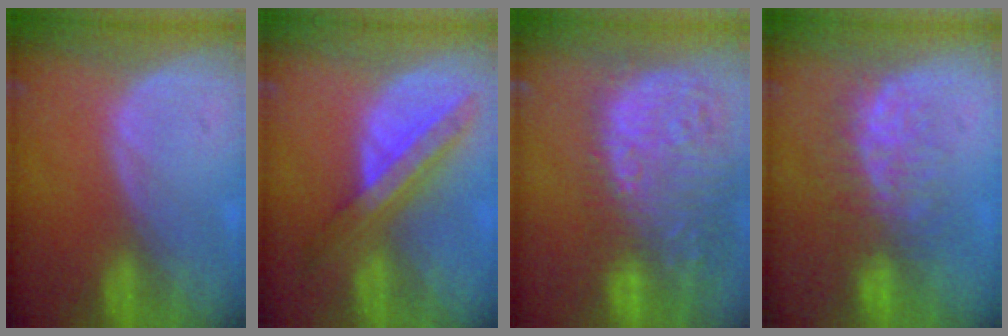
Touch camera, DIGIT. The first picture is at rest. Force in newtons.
{"total": 7.6, "press": 7.0, "slide": 2.8}
{"total": 16.0, "press": 13.2, "slide": 9.1}
{"total": 7.8, "press": 7.4, "slide": 2.4}